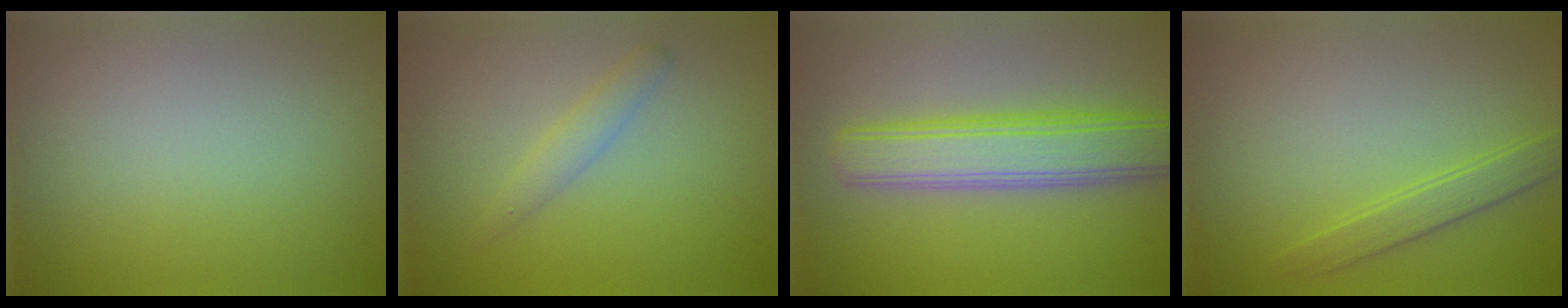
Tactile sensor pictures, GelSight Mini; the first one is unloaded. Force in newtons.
{"total": 1.6, "press": 1.6, "slide": 0.1}
{"total": 6.1, "press": 6.1, "slide": 0.2}
{"total": 2.0, "press": 2.0, "slide": 0.1}